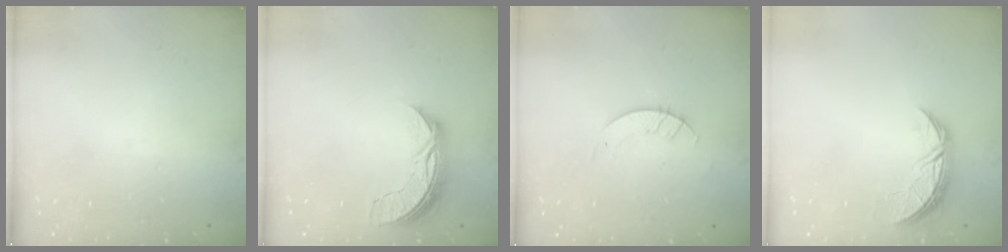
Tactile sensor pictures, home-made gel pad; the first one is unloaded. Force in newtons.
{"total": 7.2, "press": 7.2, "slide": 0.5}
{"total": 2.8, "press": 2.8, "slide": 0.2}
{"total": 7.3, "press": 7.3, "slide": 0.5}